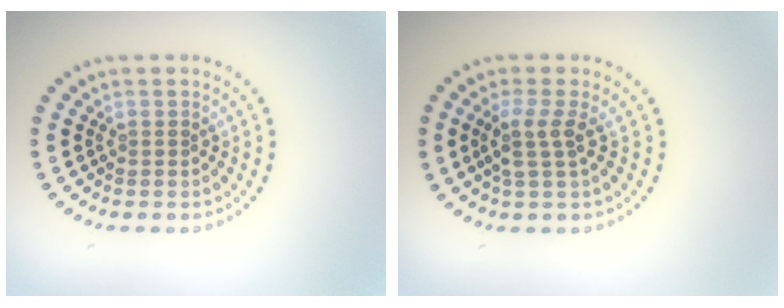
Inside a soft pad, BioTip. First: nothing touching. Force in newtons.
{"total": 2.6, "press": 2.0, "slide": 1.6}